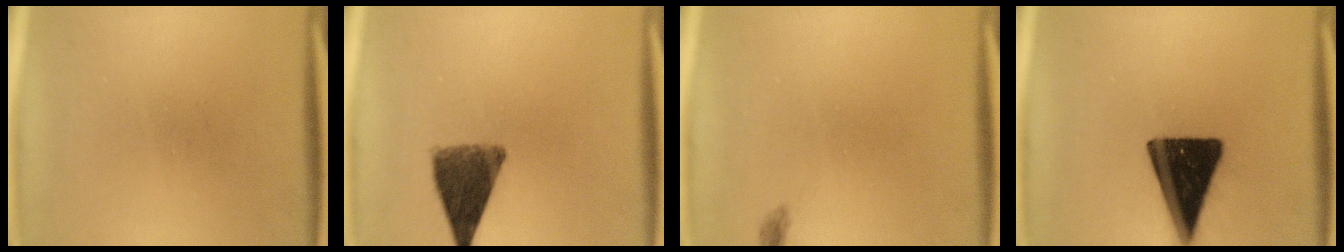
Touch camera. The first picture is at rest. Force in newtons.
{"total": 9.3}
{"total": 0.7}
{"total": 17.8}